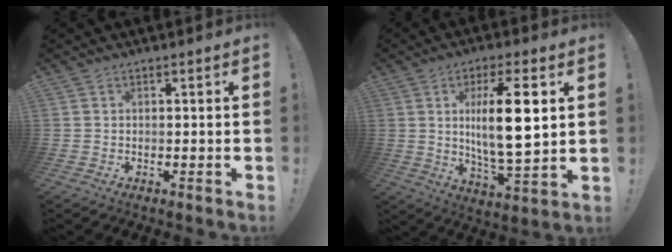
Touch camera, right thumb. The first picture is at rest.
{"total": 16.0, "force": [3.0, 4.0, 15.2], "torque": [-0.269, -0.018, 0.032]}